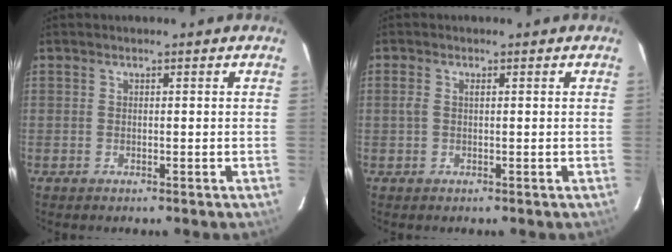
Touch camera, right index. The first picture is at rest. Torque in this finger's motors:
{"motor_torque": [0.02, 0.02, 0.11, 0.04]}